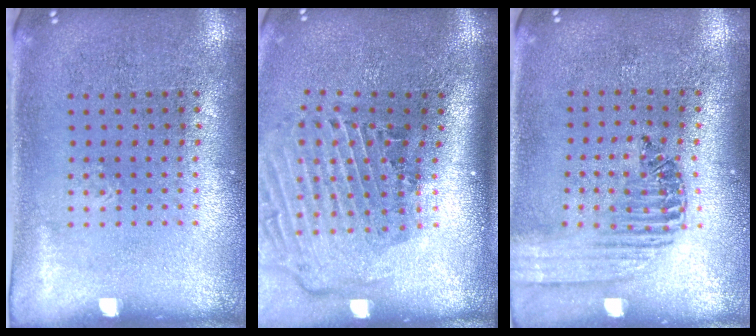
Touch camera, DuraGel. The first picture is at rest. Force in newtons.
{"total": 2.9, "press": 2.0, "slide": 2.1}
{"total": 1.3, "press": 1.3, "slide": 0.4}